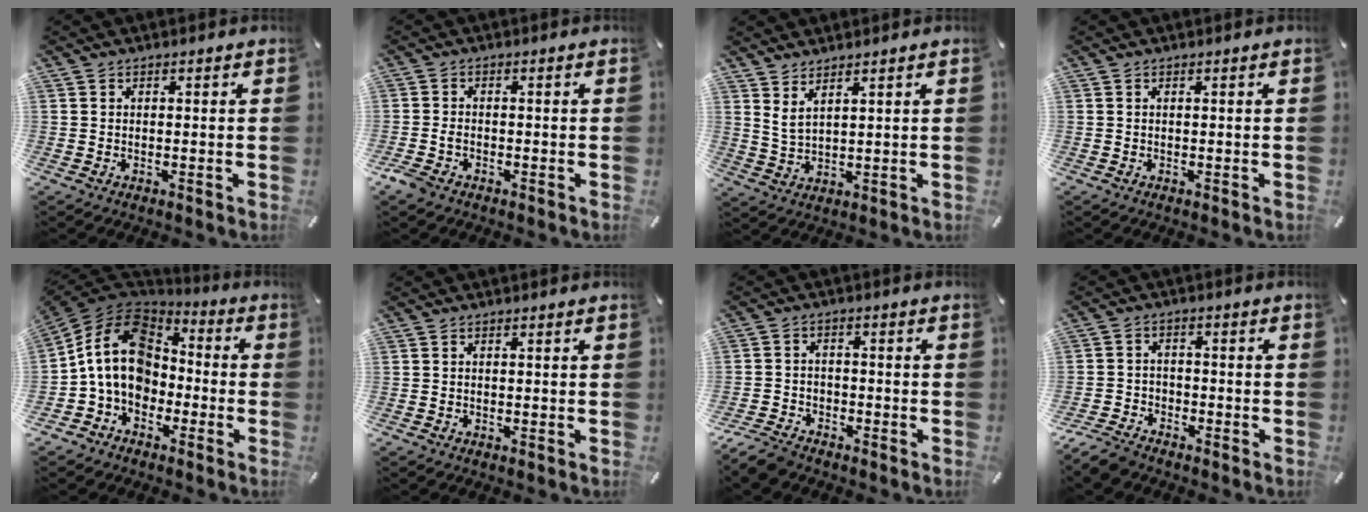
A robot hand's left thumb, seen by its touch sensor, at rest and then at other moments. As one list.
[{"total": 2.7, "force": [-1.7, 1.7, 1.2], "torque": [-0.028, 0.003, -0.031]}, {"total": 3.8, "force": [3.1, 0.7, 2.1], "torque": [-0.049, -0.012, 0.057]}, {"total": 0.0}, {"total": 14.7, "force": [-1.2, 11.9, 8.6], "torque": [-0.191, 0.024, -0.024]}, {"total": 0.0}, {"total": 5.6, "force": [-4.6, 2.9, 1.4], "torque": [-0.035, 0.022, -0.090]}, {"total": 5.9, "force": [-5.0, 3.0, 1.4], "torque": [-0.033, 0.026, -0.098]}]